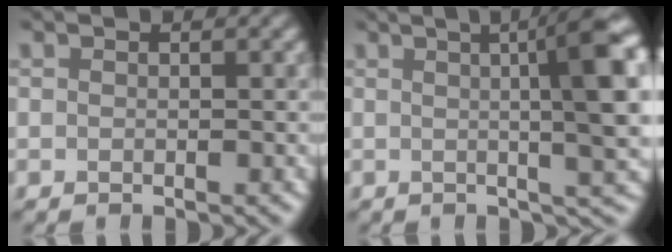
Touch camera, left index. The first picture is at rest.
{"total": 10.3, "force": [1.6, 2.4, 9.9], "torque": [-0.097, 0.018, 0.017]}